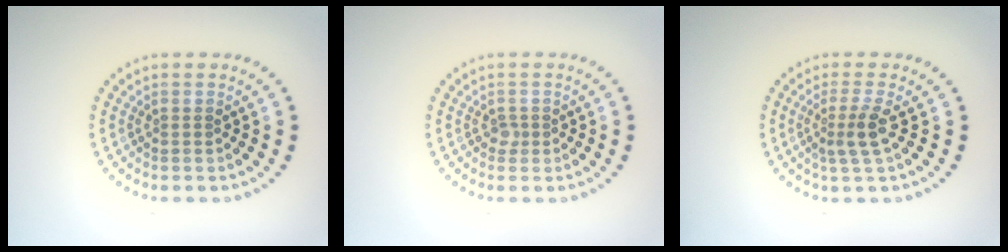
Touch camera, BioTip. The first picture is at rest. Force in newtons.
{"total": 0.9, "press": 0.6, "slide": 0.6}
{"total": 2.3, "press": 1.7, "slide": 1.5}